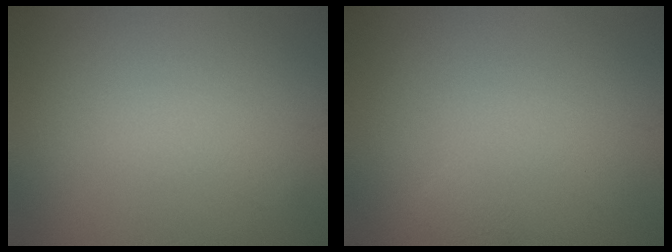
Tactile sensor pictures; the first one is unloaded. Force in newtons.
{"total": 0.6, "press": 0.6, "slide": 0.0}